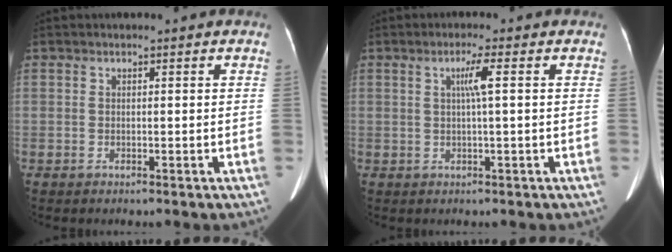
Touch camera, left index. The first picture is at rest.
{"total": 2.9, "force": [0.6, -0.5, 2.8], "torque": [-0.057, 0.002, 0.011]}